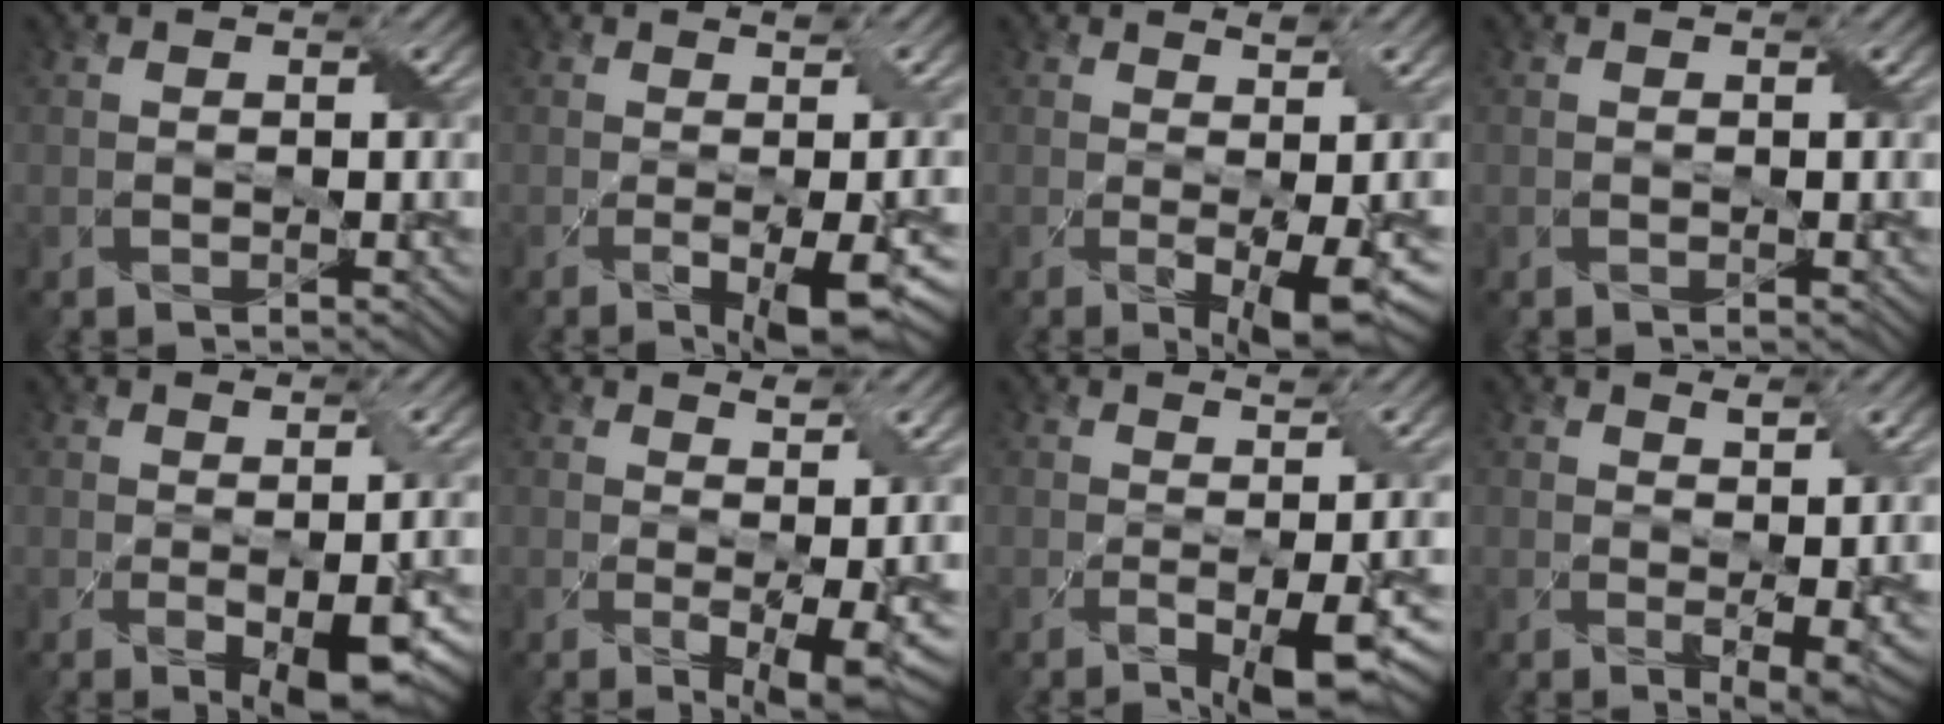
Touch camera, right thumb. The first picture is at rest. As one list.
[{"total": 6.9, "force": [-1.9, 1.6, 6.4], "torque": [-0.095, -0.005, -0.021]}, {"total": 6.3, "force": [-0.6, 1.2, 6.1], "torque": [-0.094, -0.005, -0.004]}, {"total": 0.0}, {"total": 7.3, "force": [-1.8, 2.4, 6.6], "torque": [-0.095, -0.016, -0.007]}, {"total": 5.4, "force": [0.1, 1.1, 5.3], "torque": [-0.086, -0.009, 0.007]}, {"total": 8.3, "force": [-2.2, 2.0, 7.8], "torque": [-0.106, -0.005, -0.025]}, {"total": 3.3, "force": [0.6, 0.6, 3.2], "torque": [-0.058, -0.005, 0.016]}]